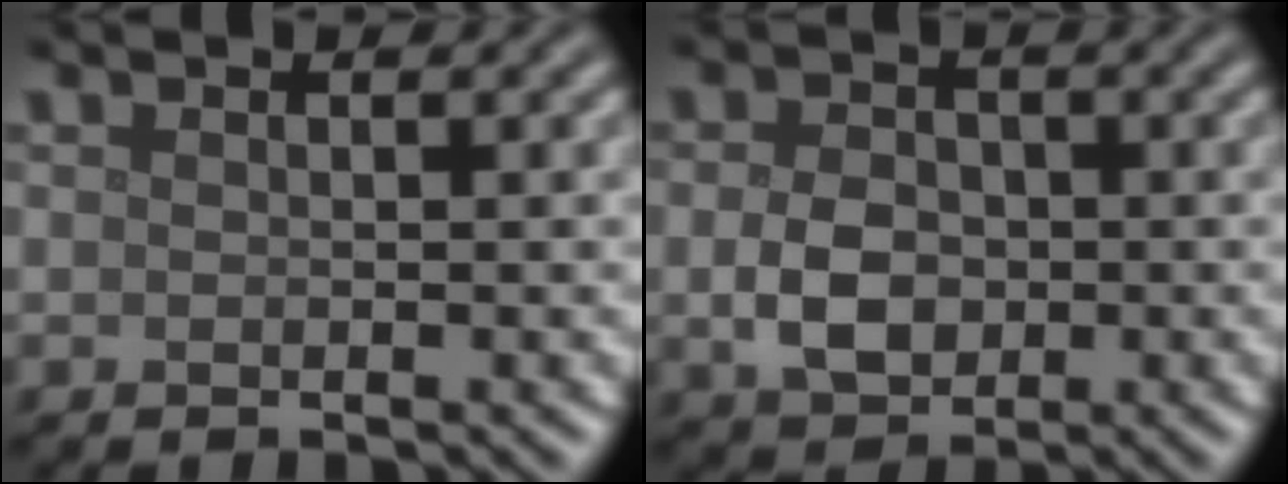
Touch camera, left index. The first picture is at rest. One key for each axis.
{"total": 3.8, "fx": -0.5, "fy": 2.9, "fz": 2.5, "tx": -0.048, "ty": -0.001, "tz": -0.013}